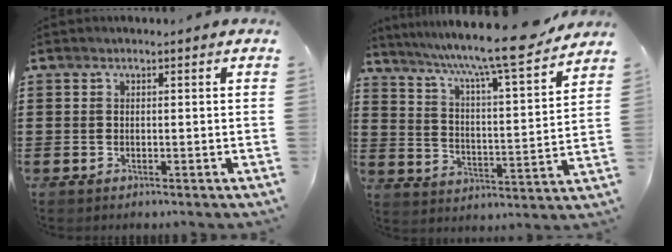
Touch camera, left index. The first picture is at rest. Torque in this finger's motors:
{"motor_torque": [0.41, -1.34, 1.05, 0.21]}